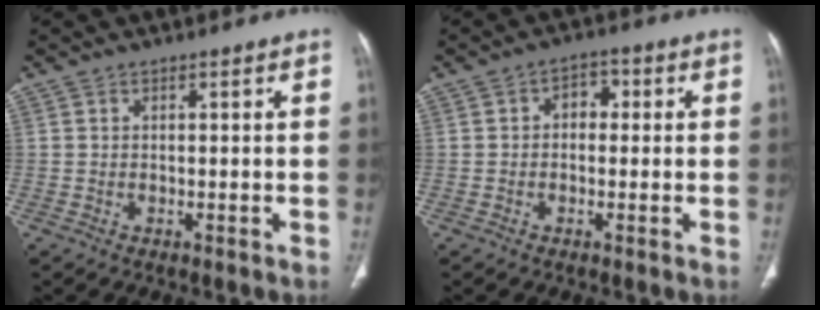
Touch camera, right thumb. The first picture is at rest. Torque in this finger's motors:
{"motor_torque": [-0.18, 0.09, 0.33, -0.45, 0.07]}